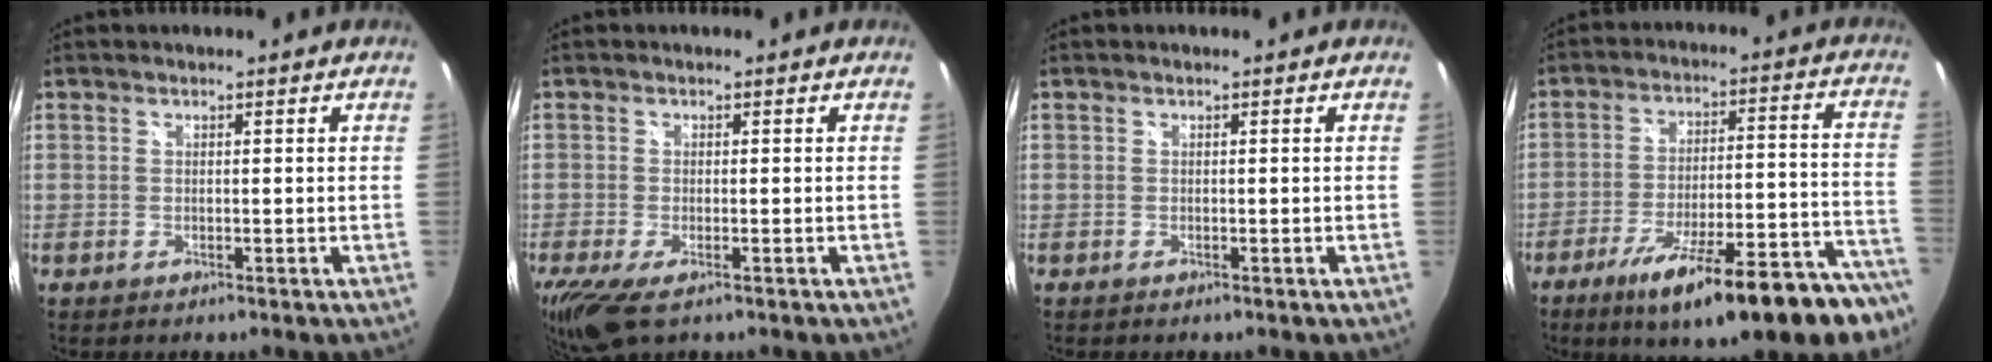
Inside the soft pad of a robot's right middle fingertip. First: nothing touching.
{"total": 7.2, "force": [-4.4, 2.2, 5.3], "torque": [-0.118, -0.035, -0.076]}
{"total": 0.0}
{"total": 23.7, "force": [-17.7, 4.9, 15.1], "torque": [-0.221, -0.035, -0.243]}